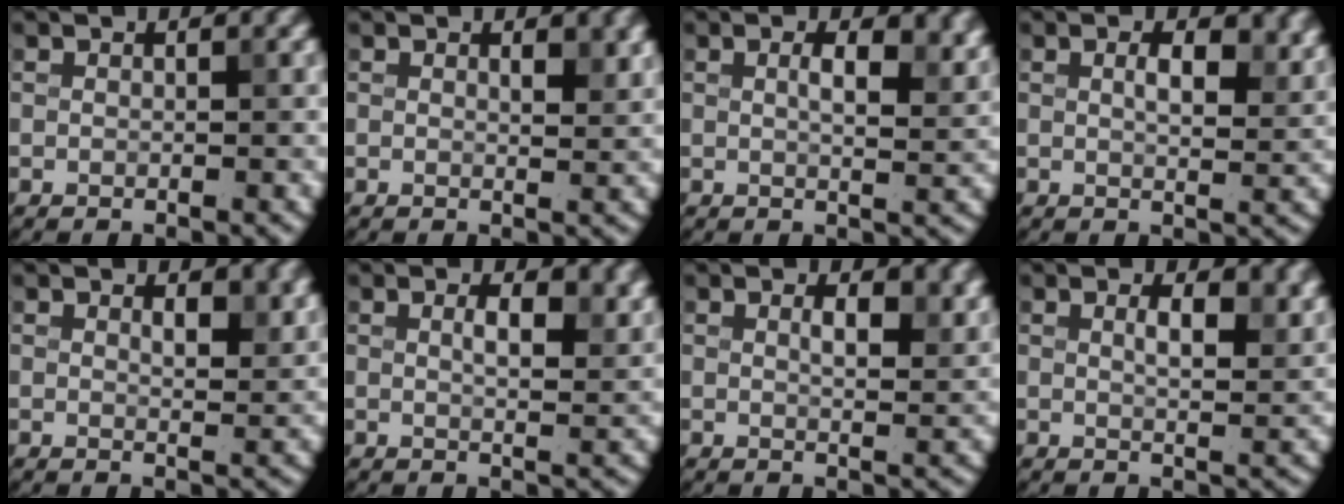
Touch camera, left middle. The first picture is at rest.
{"total": 1.4, "force": [0.9, 0.4, 1.1], "torque": [-0.012, -0.003, 0.015]}
{"total": 4.1, "force": [1.7, 1.7, 3.4], "torque": [-0.047, 0.004, 0.022]}
{"total": 3.6, "force": [1.6, 1.6, 2.9], "torque": [-0.050, -0.002, 0.027]}
{"total": 2.2, "force": [1.3, 0.8, 1.6], "torque": [-0.021, -0.006, 0.023]}
{"total": 3.7, "force": [1.7, 1.5, 3.0], "torque": [-0.044, 0.000, 0.026]}
{"total": 3.1, "force": [1.5, 1.2, 2.4], "torque": [-0.033, 0.000, 0.025]}
{"total": 3.8, "force": [1.8, 1.5, 3.0], "torque": [-0.041, 0.001, 0.028]}